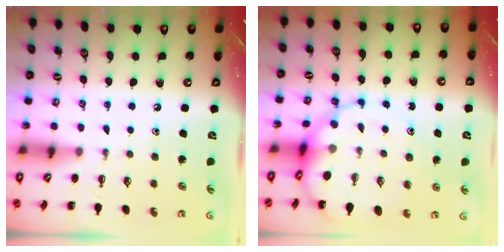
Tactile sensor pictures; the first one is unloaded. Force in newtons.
{"total": 11.1, "press": 10.9, "slide": 2.1}